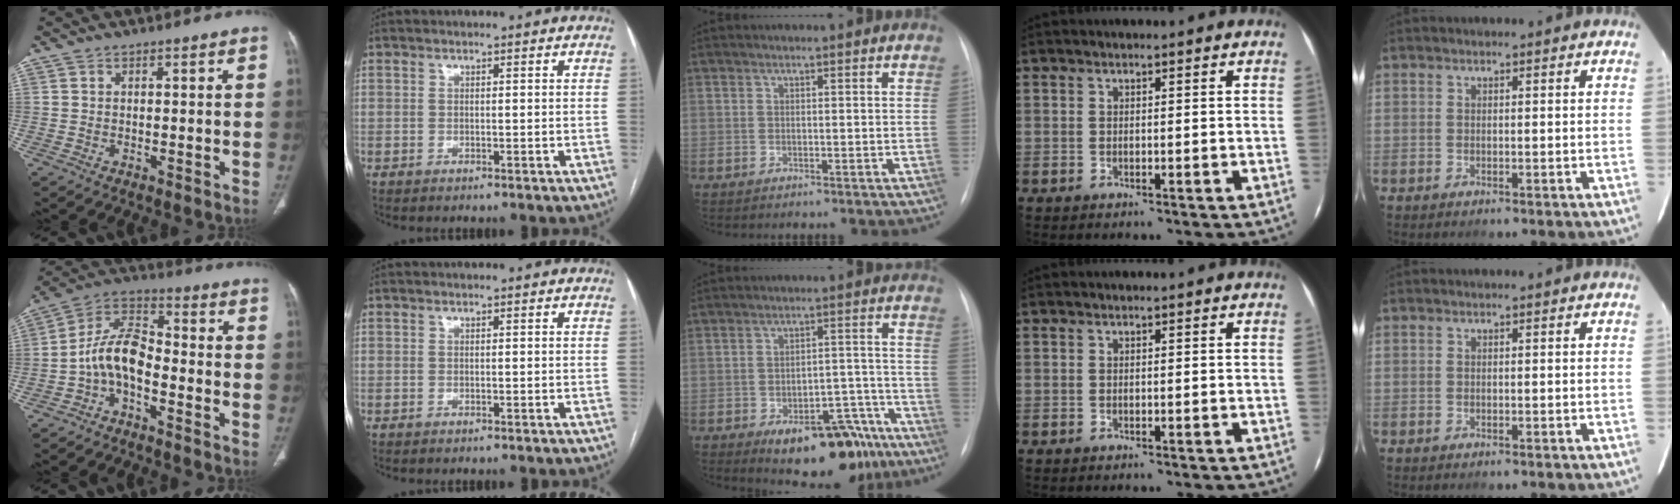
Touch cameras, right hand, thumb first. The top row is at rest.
{"thumb": {"total": 9.6, "force": [-3.4, 5.0, 7.4], "torque": [-0.137, 0.062, -0.075]}, "middle": {"total": 16.4, "force": [-10.8, 6.6, 10.4], "torque": [-0.094, 0.040, -0.149]}}